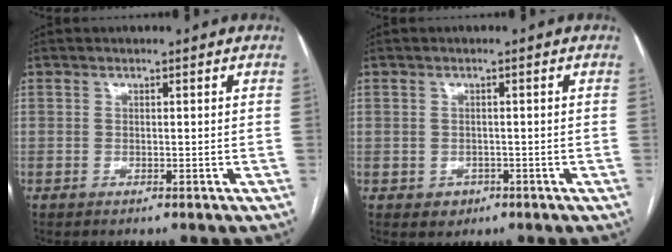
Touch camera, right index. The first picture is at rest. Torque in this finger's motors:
{"motor_torque": [-0.21, 0.15, -0.22, -0.10]}